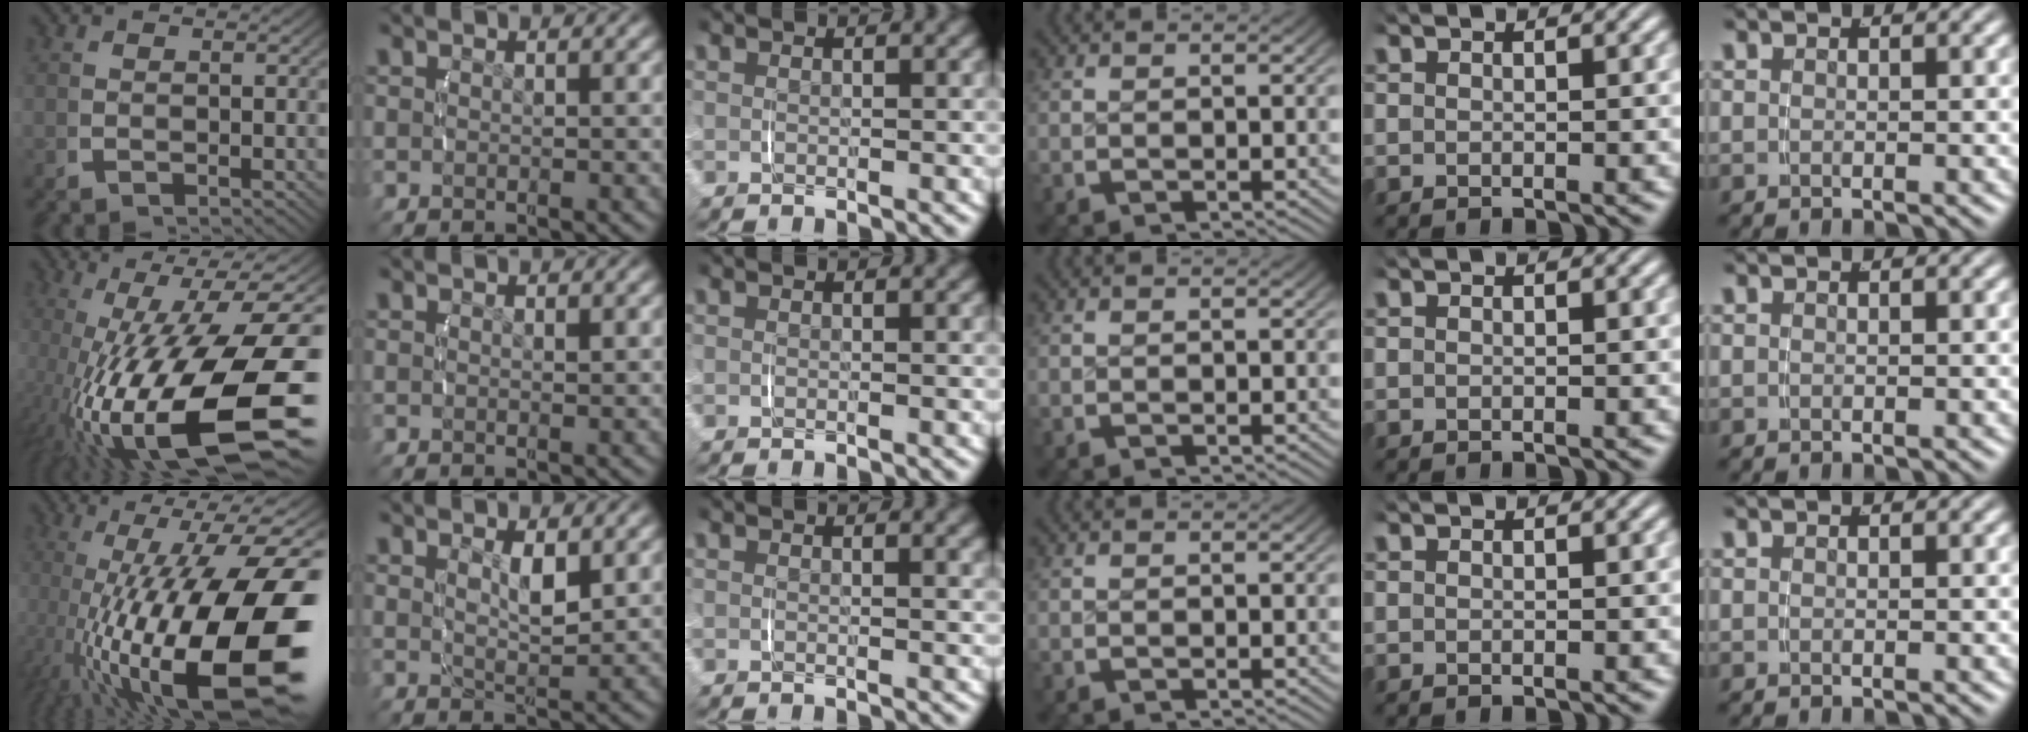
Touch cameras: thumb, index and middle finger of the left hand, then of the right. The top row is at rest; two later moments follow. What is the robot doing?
{"motion": "lift_and_place", "object": "glasses case"}